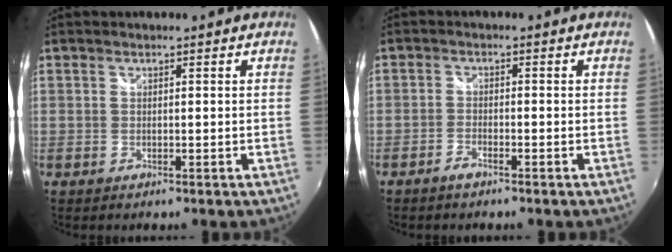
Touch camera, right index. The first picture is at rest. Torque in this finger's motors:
{"motor_torque": [0.10, -0.05, 0.01, 0.00]}